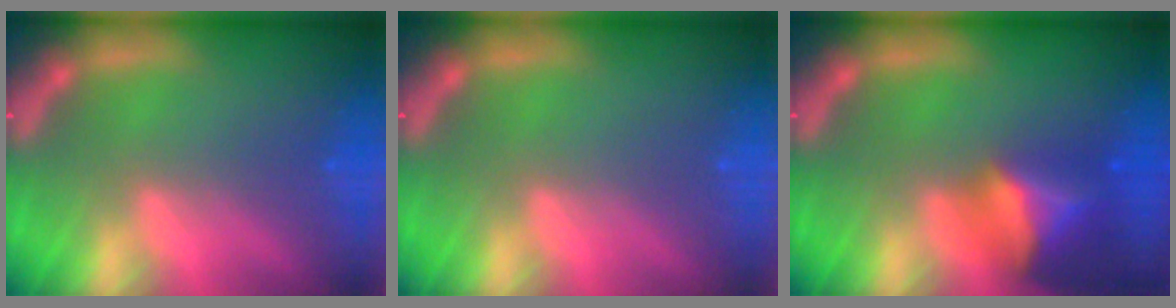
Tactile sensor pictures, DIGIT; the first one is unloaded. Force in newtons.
{"total": 0.0}
{"total": 6.4}